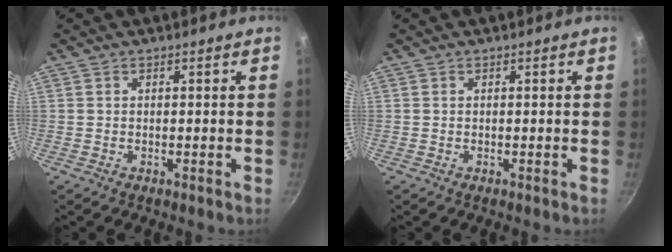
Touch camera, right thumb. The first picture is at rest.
{"total": 0.0}